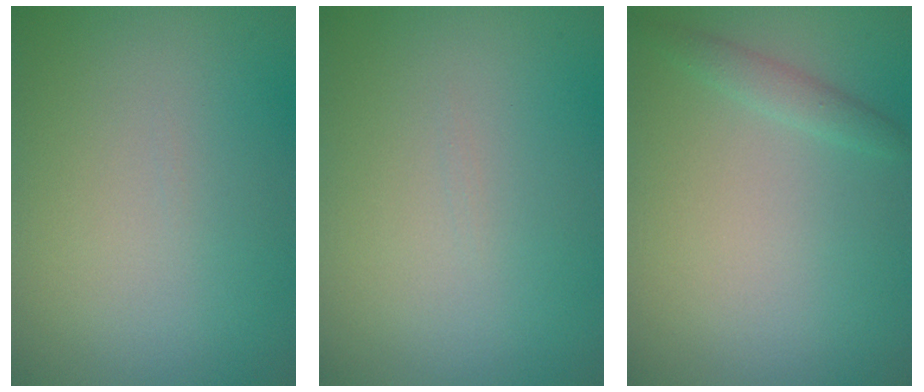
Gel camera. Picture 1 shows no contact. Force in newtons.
{"total": 0.0}
{"total": 1.3, "press": 1.3, "slide": 0.1}